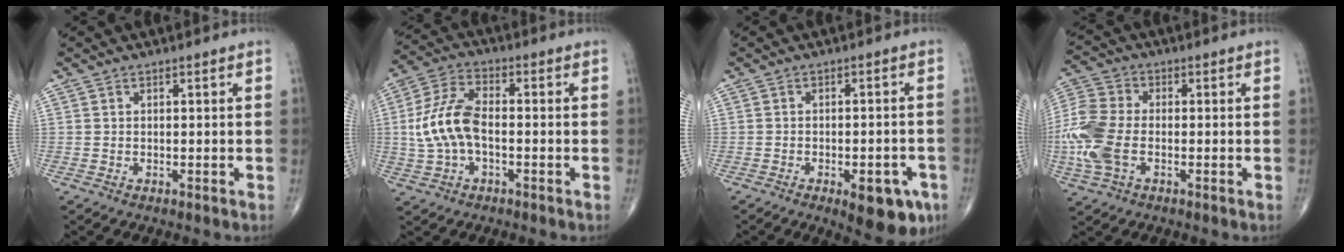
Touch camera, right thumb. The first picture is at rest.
{"total": 10.6, "force": [-1.0, 5.7, 8.9], "torque": [-0.192, 0.028, -0.023]}
{"total": 9.3, "force": [-4.5, 3.9, 7.2], "torque": [-0.070, 0.015, -0.050]}
{"total": 12.0, "force": [-2.4, 7.0, 9.5], "torque": [-0.242, 0.013, -0.050]}